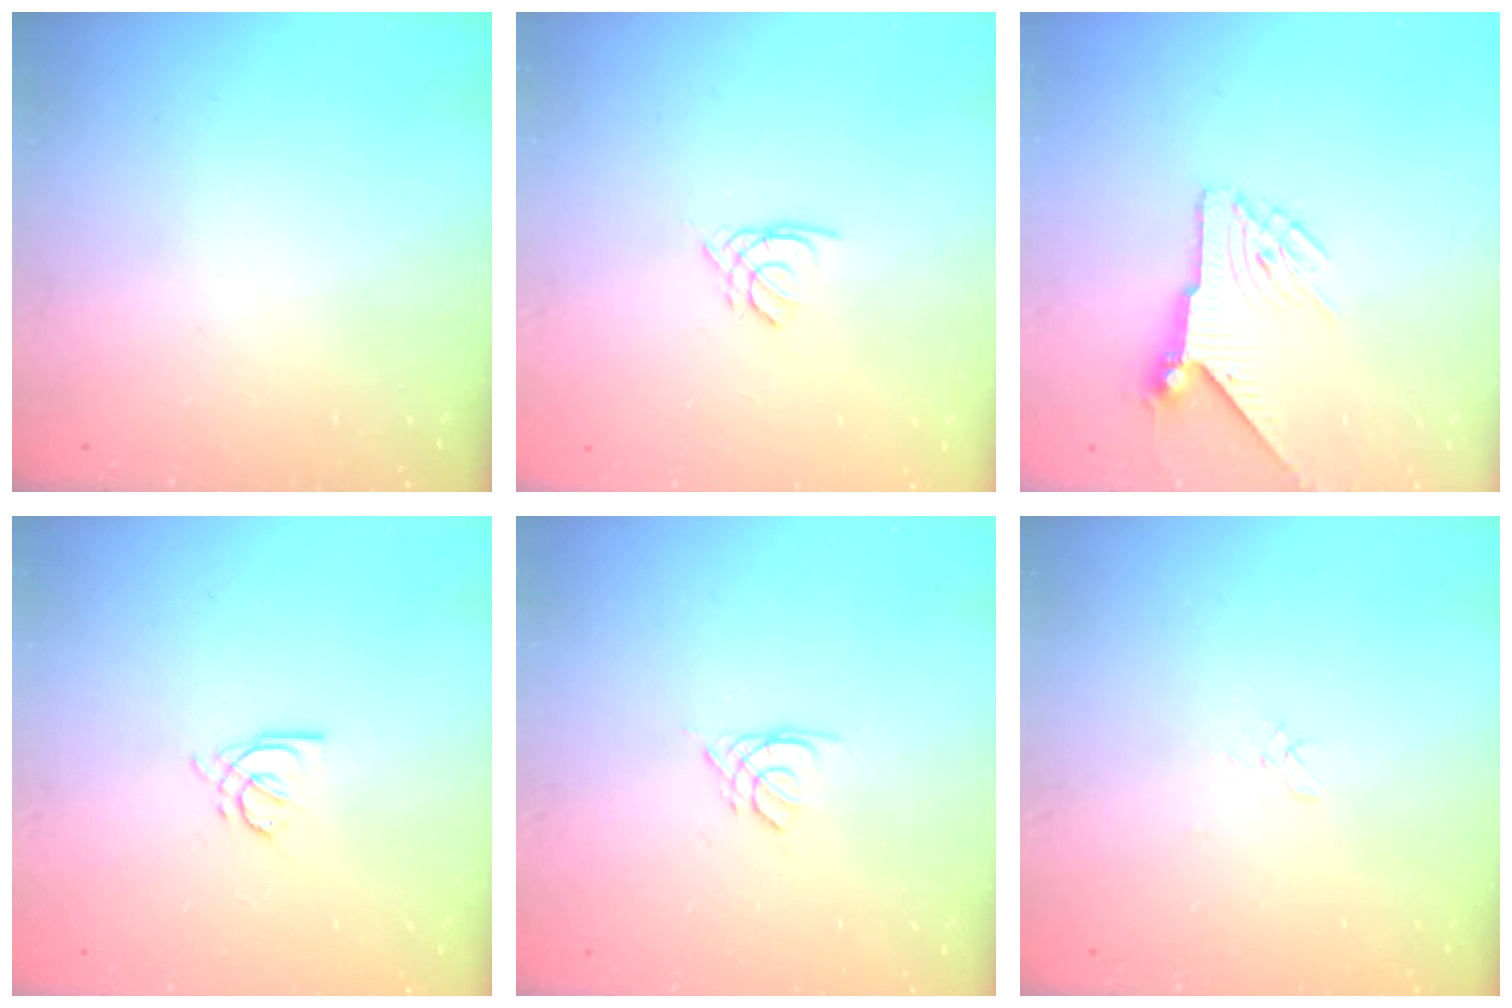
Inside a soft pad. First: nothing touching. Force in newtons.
{"total": 1.9, "press": 1.8, "slide": 0.5}
{"total": 6.4, "press": 6.4, "slide": 0.1}
{"total": 4.5, "press": 4.5, "slide": 0.7}
{"total": 2.6, "press": 2.6, "slide": 0.3}
{"total": 3.5, "press": 3.5, "slide": 0.2}